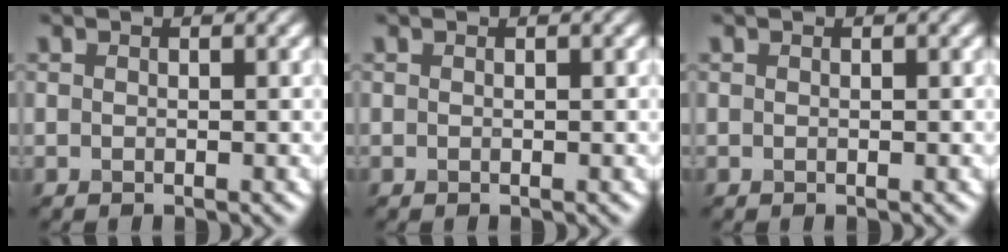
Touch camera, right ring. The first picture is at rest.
{"total": 0.0}
{"total": 0.0}